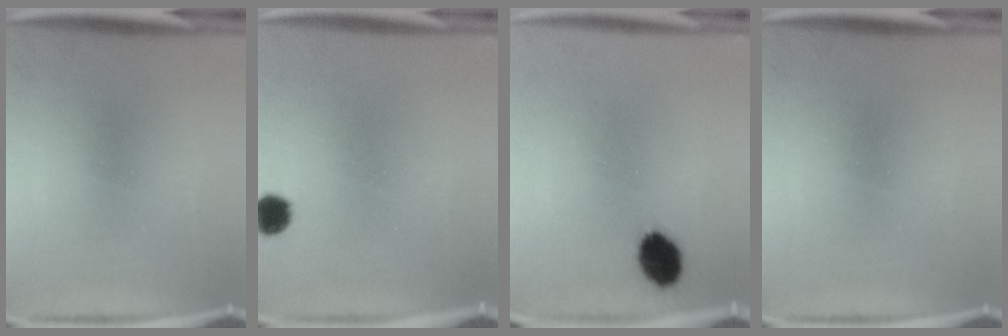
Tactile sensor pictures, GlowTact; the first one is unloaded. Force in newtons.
{"total": 3.8}
{"total": 7.0}
{"total": 0.0}